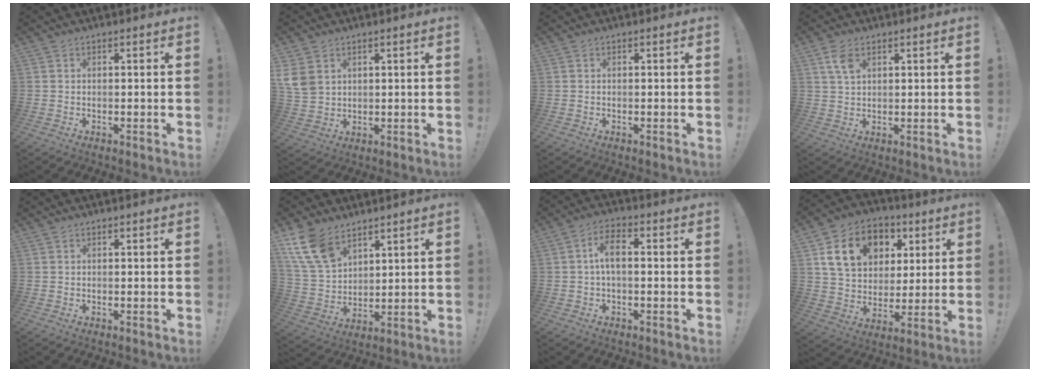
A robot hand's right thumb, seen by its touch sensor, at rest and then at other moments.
{"total": 6.9, "force": [3.0, 5.0, 3.6], "torque": [-0.071, -0.007, 0.061]}
{"total": 0.0}
{"total": 5.2, "force": [2.5, 2.8, 3.5], "torque": [-0.064, -0.004, 0.047]}
{"total": 0.0}
{"total": 13.6, "force": [8.8, 7.9, 6.8], "torque": [-0.148, -0.041, 0.173]}
{"total": 6.1, "force": [0.2, 2.6, 5.5], "torque": [-0.113, 0.011, 0.004]}
{"total": 17.0, "force": [6.8, 12.8, 8.9], "torque": [-0.135, -0.018, 0.133]}